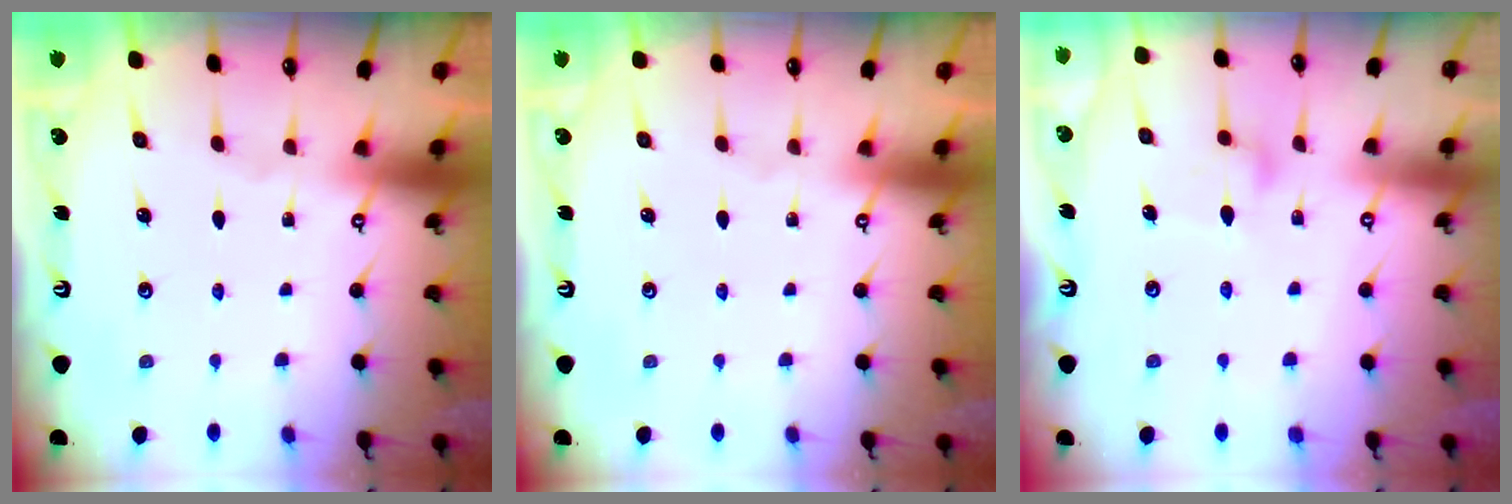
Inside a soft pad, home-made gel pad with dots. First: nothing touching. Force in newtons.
{"total": 0.0}
{"total": 11.0, "press": 11.0, "slide": 0.4}